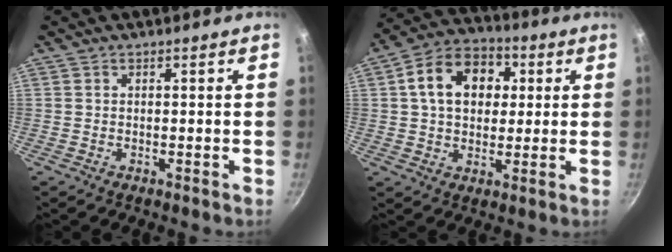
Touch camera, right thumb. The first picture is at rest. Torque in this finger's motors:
{"motor_torque": [0.53, 2.96, 1.23, -0.13, 0.22]}